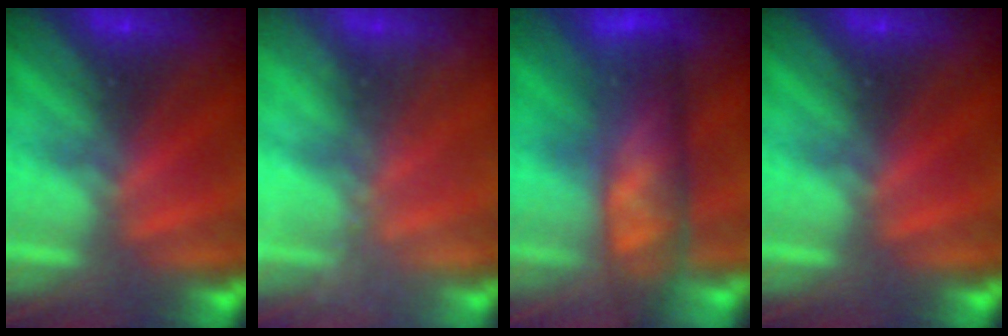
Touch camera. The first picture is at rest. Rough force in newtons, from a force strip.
{"total": 2.0}
{"total": 10.5}
{"total": 0.0}